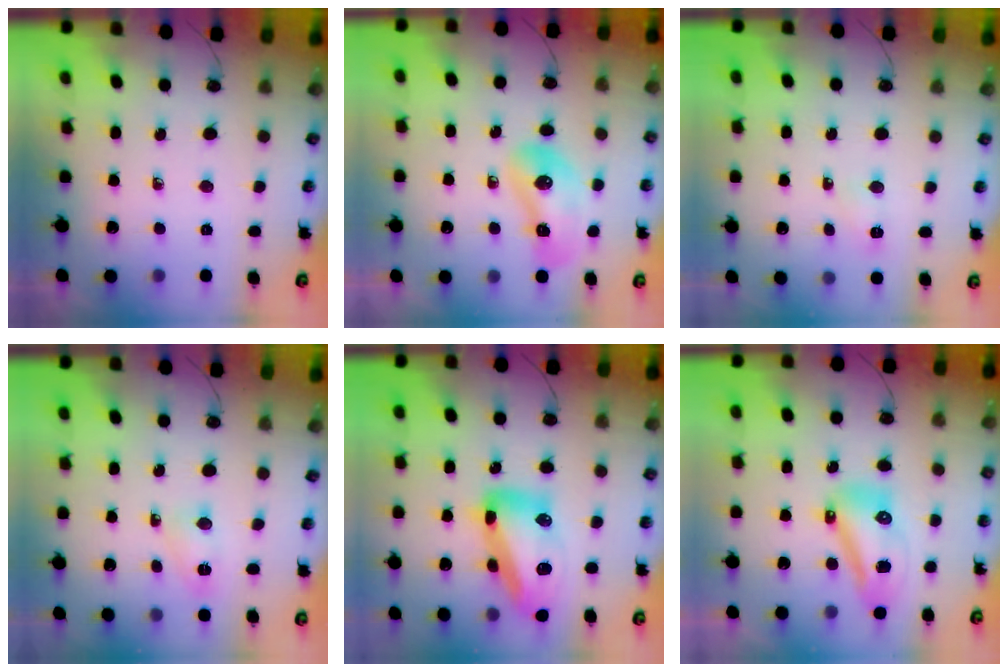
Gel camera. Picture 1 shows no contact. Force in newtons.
{"total": 14.7, "press": 12.3, "slide": 8.1}
{"total": 3.5, "press": 3.2, "slide": 1.2}
{"total": 3.3, "press": 3.2, "slide": 1.1}
{"total": 18.1, "press": 18.0, "slide": 1.5}
{"total": 12.2, "press": 12.1, "slide": 1.2}